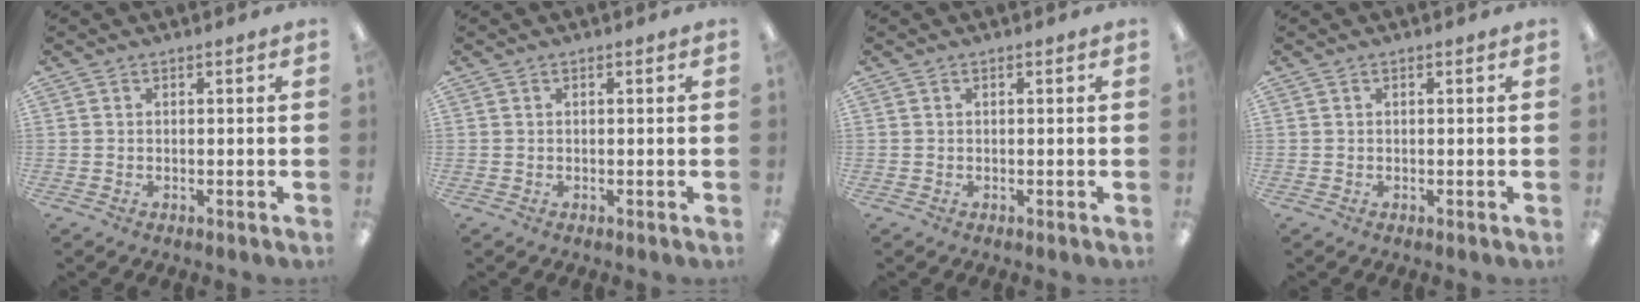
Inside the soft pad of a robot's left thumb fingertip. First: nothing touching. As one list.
[{"total": 0.0}, {"total": 0.0}, {"total": 0.0}]